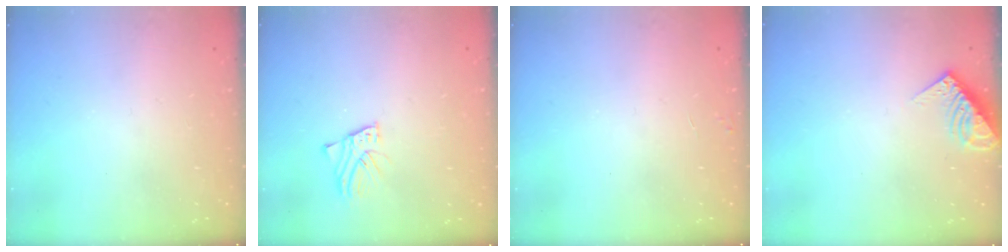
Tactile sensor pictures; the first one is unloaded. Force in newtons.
{"total": 2.7, "press": 2.7, "slide": 0.1}
{"total": 2.9, "press": 2.9, "slide": 0.4}
{"total": 8.7, "press": 8.6, "slide": 1.0}